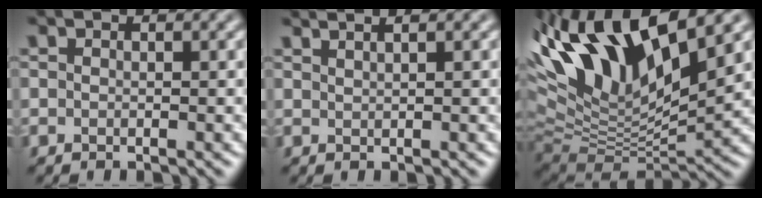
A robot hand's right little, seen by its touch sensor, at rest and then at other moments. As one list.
[{"total": 1.6, "force": [1.0, -1.1, -0.5], "torque": [0.003, 0.000, 0.018]}, {"total": 10.8, "force": [7.2, 2.1, 7.7], "torque": [-0.153, 0.039, 0.128]}]